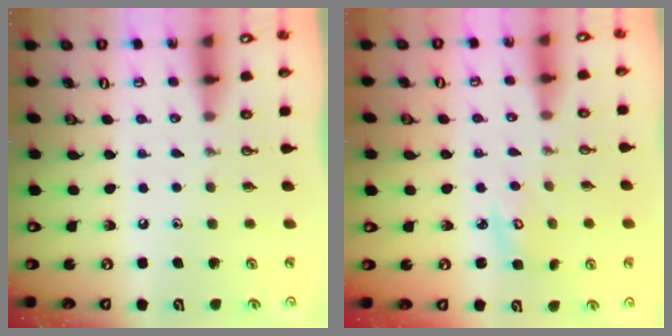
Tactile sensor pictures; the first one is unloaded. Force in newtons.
{"total": 2.7, "press": 2.7, "slide": 0.0}